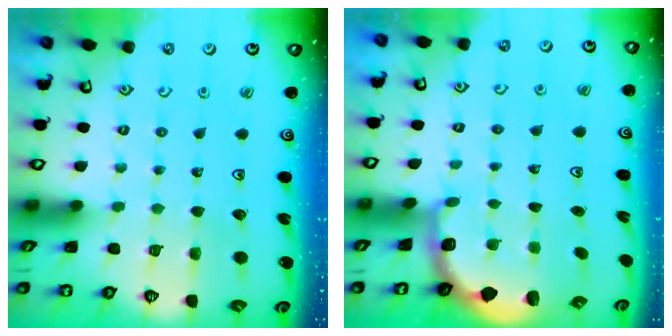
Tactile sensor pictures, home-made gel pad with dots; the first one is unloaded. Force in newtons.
{"total": 2.3, "press": 2.1, "slide": 1.0}